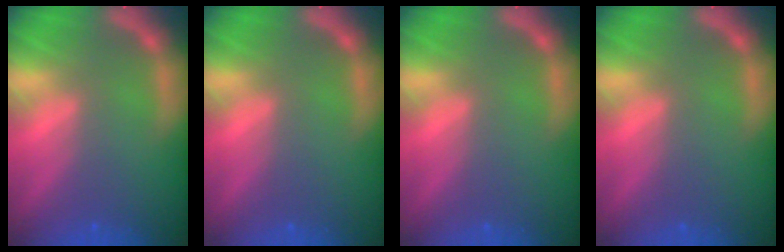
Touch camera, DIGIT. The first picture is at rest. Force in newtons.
{"total": 0.0}
{"total": 0.0}
{"total": 0.0}